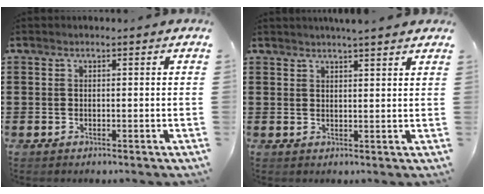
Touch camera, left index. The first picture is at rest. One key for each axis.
{"total": 2.6, "fx": 2.5, "fy": -0.3, "fz": 0.7, "tx": -0.019, "ty": -0.003, "tz": 0.046}